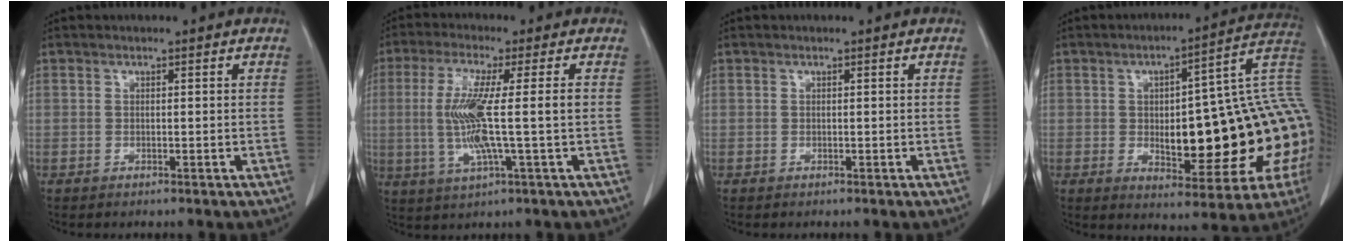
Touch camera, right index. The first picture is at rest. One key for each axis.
{"total": 9.7, "fx": -0.3, "fy": -0.2, "fz": 9.7, "tx": -0.207, "ty": -0.008, "tz": -0.008}
{"total": 0.0}
{"total": 24.6, "fx": -1.3, "fy": 5.7, "fz": 23.9, "tx": -0.257, "ty": 0.030, "tz": -0.008}